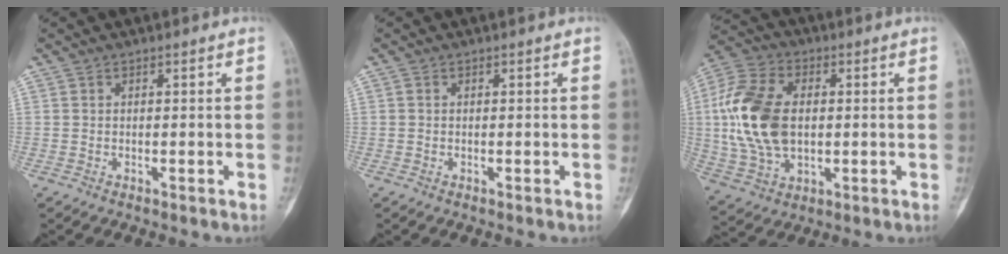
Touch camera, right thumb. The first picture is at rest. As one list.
[{"total": 0.0}, {"total": 18.6, "force": [1.2, 11.7, 14.3], "torque": [-0.295, 0.006, 0.026]}]